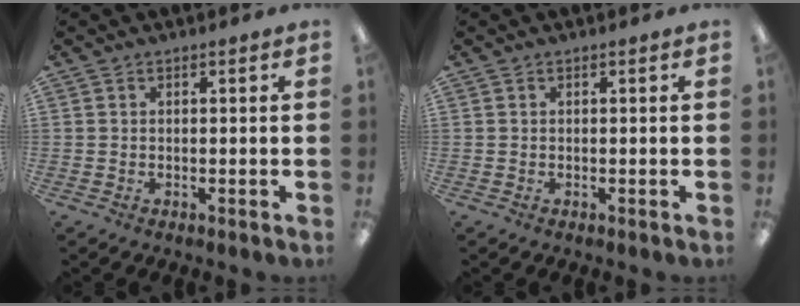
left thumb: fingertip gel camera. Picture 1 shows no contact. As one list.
[{"total": 0.0}]